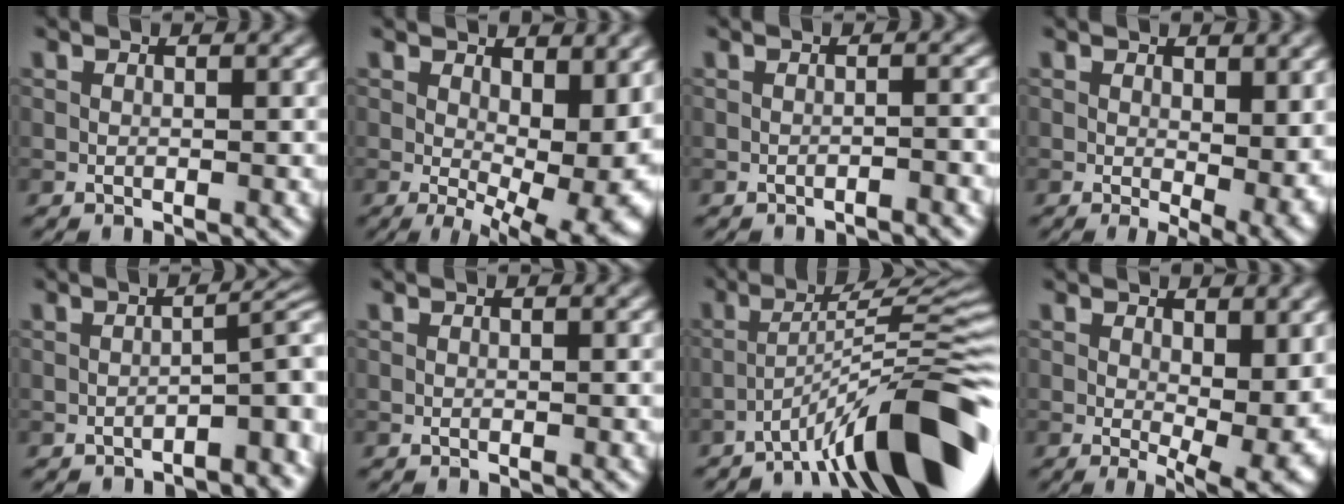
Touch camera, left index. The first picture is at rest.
{"total": 10.3, "force": [0.3, 5.0, 9.0], "torque": [-0.123, -0.023, 0.015]}
{"total": 1.3, "force": [-1.2, 0.2, 0.6], "torque": [-0.002, 0.008, -0.021]}
{"total": 5.1, "force": [0.2, 2.4, 4.4], "torque": [-0.060, -0.017, 0.011]}
{"total": 4.7, "force": [-3.1, 1.2, 3.3], "torque": [-0.033, 0.019, -0.044]}
{"total": 0.0}
{"total": 11.6, "force": [-6.7, 1.6, 9.4], "torque": [-0.135, 0.025, -0.111]}
{"total": 7.1, "force": [0.6, 3.3, 6.2], "torque": [-0.092, -0.023, 0.019]}